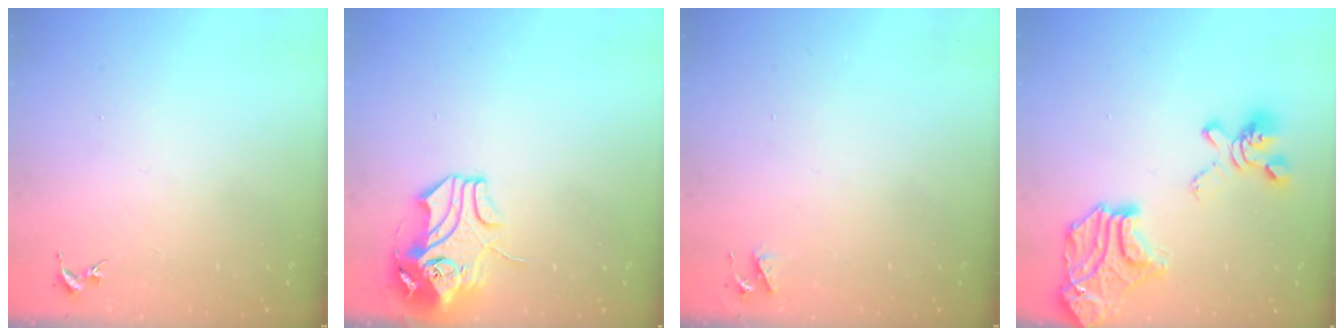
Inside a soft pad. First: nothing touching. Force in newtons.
{"total": 10.3, "press": 10.2, "slide": 1.7}
{"total": 4.1, "press": 4.0, "slide": 0.7}
{"total": 25.0, "press": 24.9, "slide": 2.6}